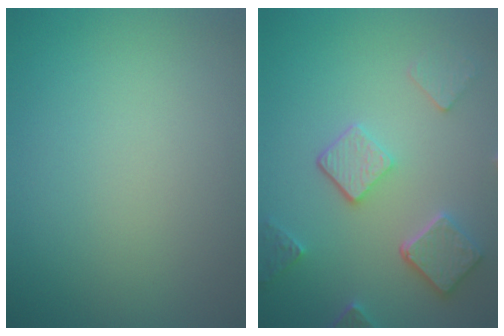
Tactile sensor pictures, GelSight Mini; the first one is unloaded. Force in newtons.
{"total": 5.1, "press": 3.9, "slide": 3.3}